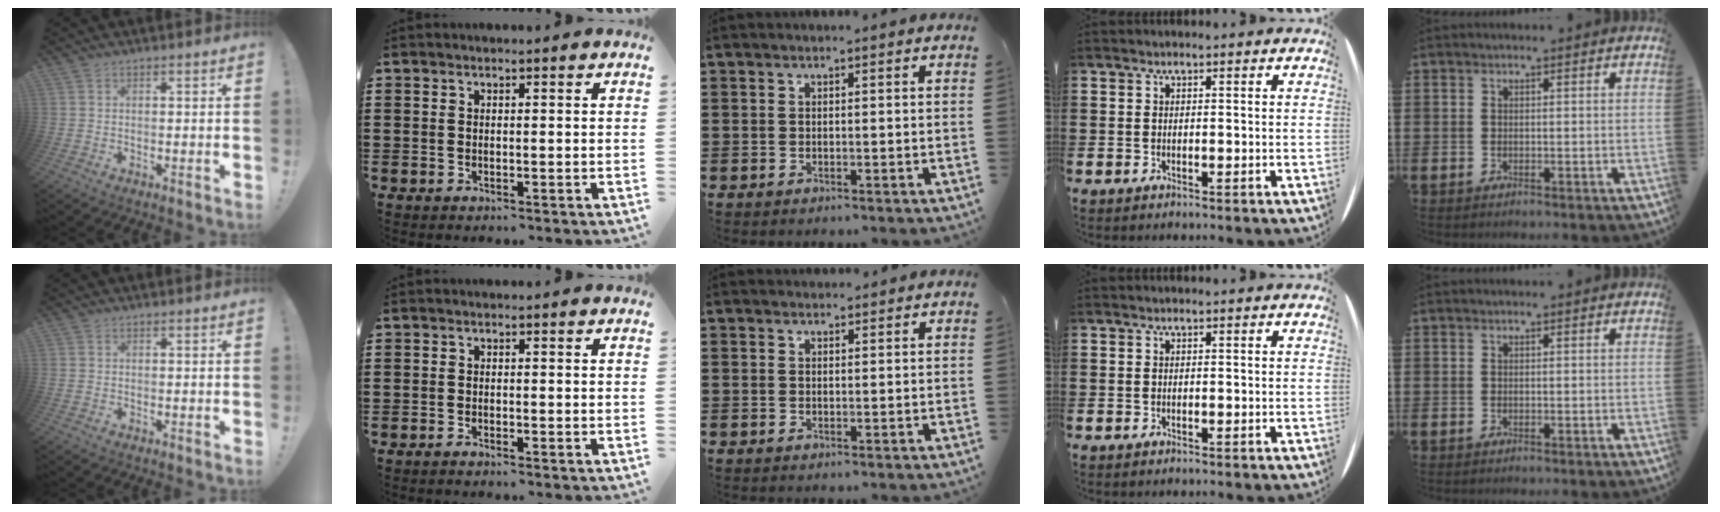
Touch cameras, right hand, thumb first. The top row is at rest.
{"index": {"total": 0.8, "force": [-0.8, -0.2, 0.2], "torque": [-0.006, -0.005, -0.015]}, "middle": {"total": 1.1, "force": [1.1, 0.2, 0.0], "torque": [-0.002, 0.001, 0.021]}}